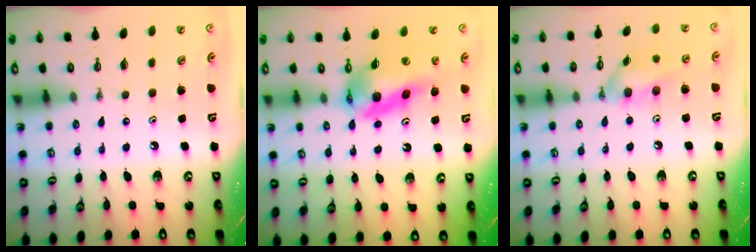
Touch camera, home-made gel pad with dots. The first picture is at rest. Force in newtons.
{"total": 14.2, "press": 14.1, "slide": 1.5}
{"total": 11.3, "press": 11.3, "slide": 0.7}